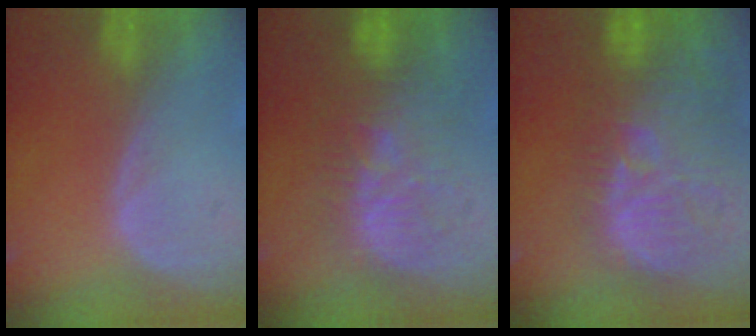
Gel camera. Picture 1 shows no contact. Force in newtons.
{"total": 9.3, "press": 9.1, "slide": 1.6}
{"total": 12.6, "press": 12.0, "slide": 4.1}